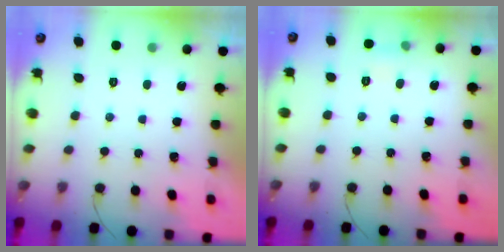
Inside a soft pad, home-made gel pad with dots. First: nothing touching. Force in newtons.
{"total": 5.1, "press": 4.0, "slide": 3.1}